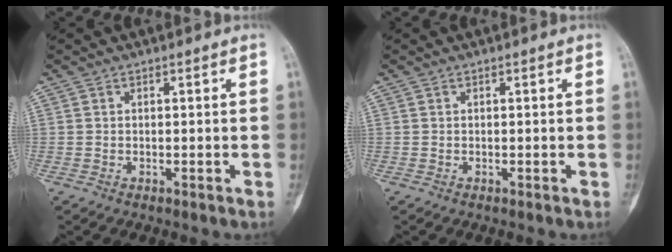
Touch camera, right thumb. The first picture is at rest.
{"total": 0.0}